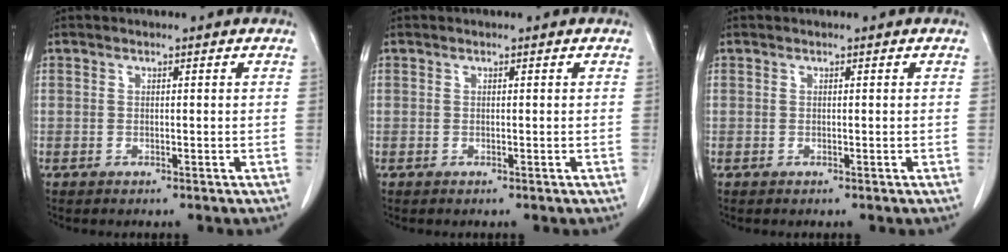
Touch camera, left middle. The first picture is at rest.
{"total": 0.0}
{"total": 0.0}